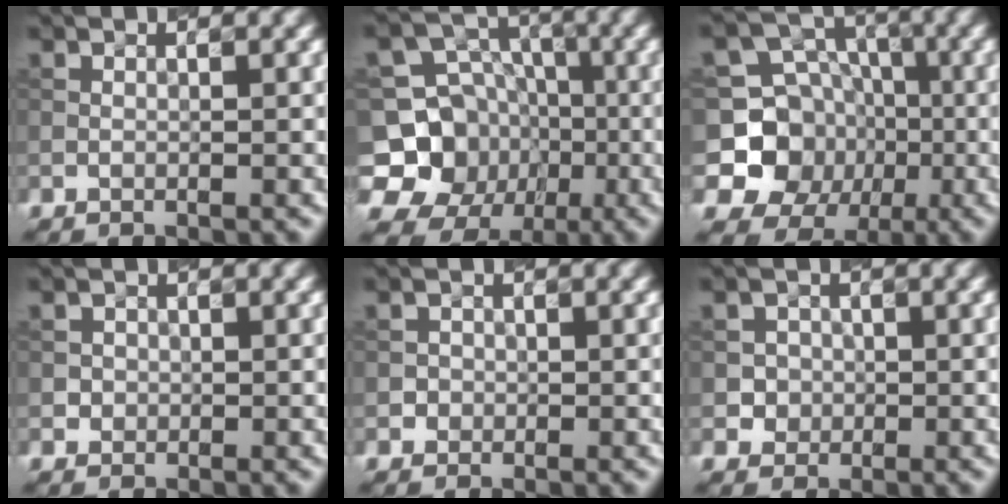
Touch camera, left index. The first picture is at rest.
{"total": 11.6, "force": [-3.4, 10.5, 3.5], "torque": [-0.079, 0.004, -0.077]}
{"total": 8.7, "force": [-1.4, 8.1, 2.9], "torque": [-0.057, 0.010, -0.052]}
{"total": 0.9, "force": [0.0, 0.9, 0.1], "torque": [0.011, 0.000, 0.003]}
{"total": 1.0, "force": [-0.2, 0.9, 0.0], "torque": [0.013, 0.002, -0.005]}
{"total": 1.9, "force": [-0.4, 1.9, 0.3], "torque": [0.008, 0.006, -0.008]}